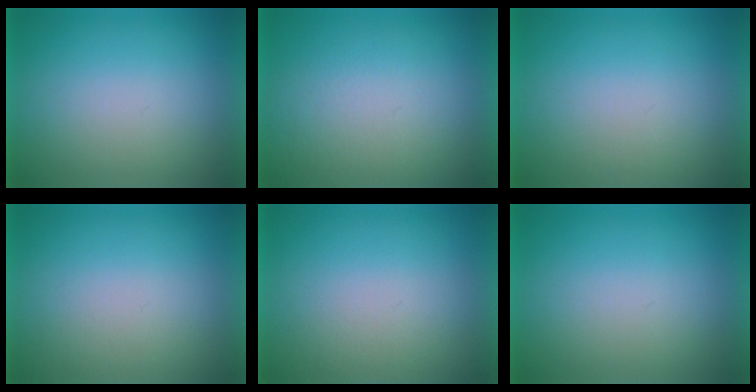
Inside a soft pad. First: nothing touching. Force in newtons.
{"total": 4.2}
{"total": 1.2}
{"total": 2.0}
{"total": 2.0}
{"total": 0.0}